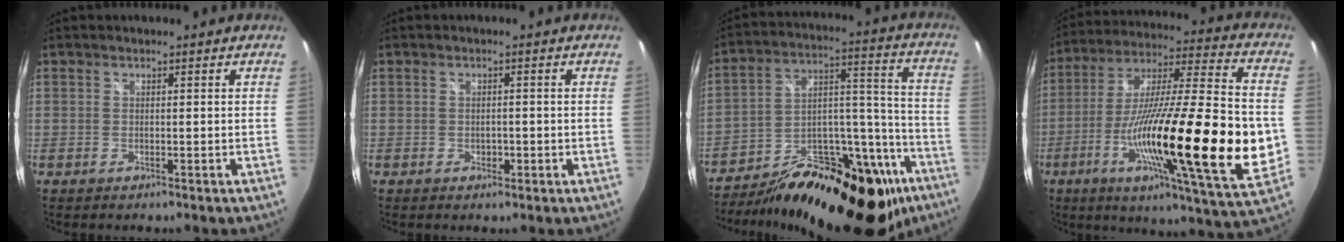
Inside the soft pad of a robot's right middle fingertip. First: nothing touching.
{"total": 1.9, "force": [-0.5, 1.3, 1.3], "torque": [-0.019, -0.002, -0.007]}
{"total": 30.1, "force": [-19.4, 14.0, 18.2], "torque": [-0.264, 0.036, -0.269]}
{"total": 31.4, "force": [-7.5, 4.0, 30.2], "torque": [-0.506, -0.052, -0.122]}